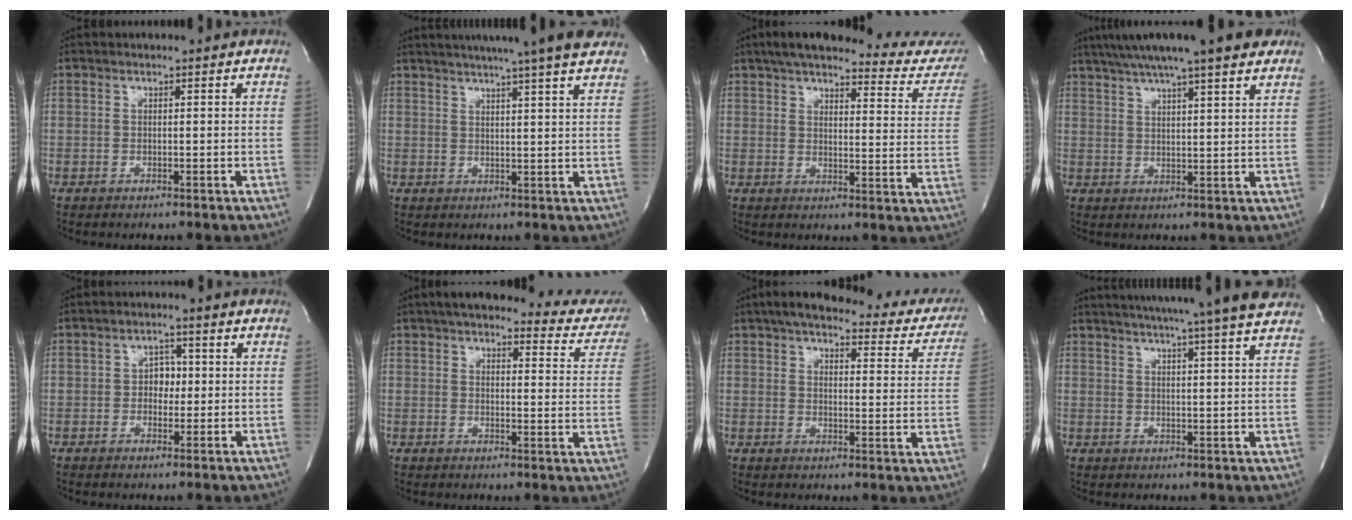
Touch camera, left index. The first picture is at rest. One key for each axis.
{"total": 16.2, "fx": 13.6, "fy": -0.5, "fz": 8.8, "tx": -0.143, "ty": 0.014, "tz": 0.168}
{"total": 24.0, "fx": 21.7, "fy": 3.9, "fz": 9.6, "tx": -0.128, "ty": -0.046, "tz": 0.248}
{"total": 16.5, "fx": 13.1, "fy": 1.1, "fz": 10.0, "tx": -0.167, "ty": 0.031, "tz": 0.179}
{"total": 3.1, "fx": 0.0, "fy": 2.2, "fz": 2.1, "tx": -0.023, "ty": 0.006, "tz": -0.003}
{"total": 18.2, "fx": 16.4, "fy": 4.2, "fz": 6.6, "tx": -0.068, "ty": -0.032, "tz": 0.173}
{"total": 25.1, "fx": 21.5, "fy": 6.5, "fz": 11.2, "tx": -0.146, "ty": -0.018, "tz": 0.238}
{"total": 19.6, "fx": 16.8, "fy": -0.7, "fz": 10.0, "tx": -0.163, "ty": -0.002, "tz": 0.212}